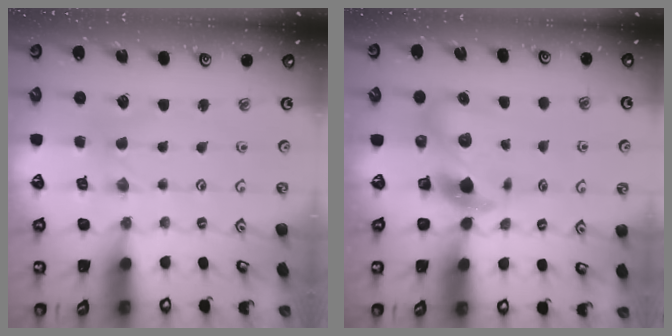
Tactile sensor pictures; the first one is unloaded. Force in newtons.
{"total": 7.6, "press": 7.5, "slide": 1.2}